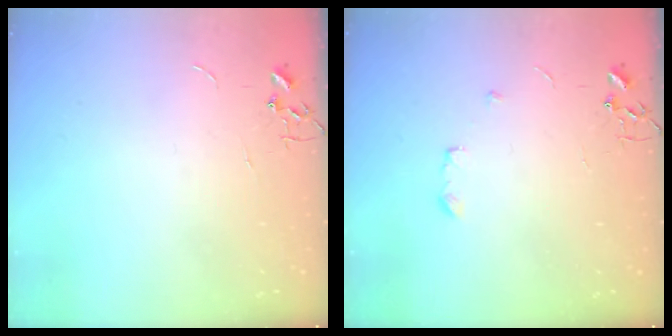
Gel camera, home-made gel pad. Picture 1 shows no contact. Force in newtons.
{"total": 4.7, "press": 4.7, "slide": 0.7}